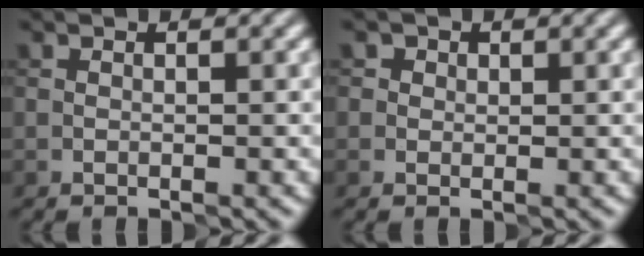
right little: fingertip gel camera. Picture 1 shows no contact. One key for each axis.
{"total": 1.6, "fx": 0.8, "fy": 1.3, "fz": 0.5, "tx": -0.005, "ty": 0.002, "tz": 0.006}